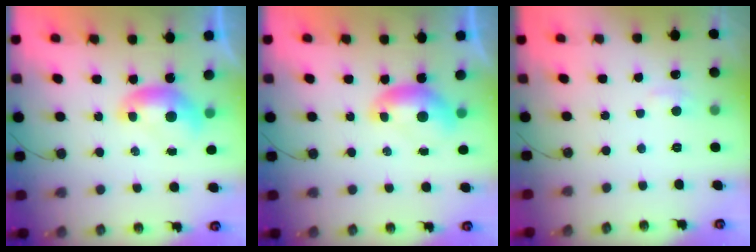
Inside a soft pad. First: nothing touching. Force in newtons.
{"total": 0.0}
{"total": 2.1, "press": 2.0, "slide": 0.6}